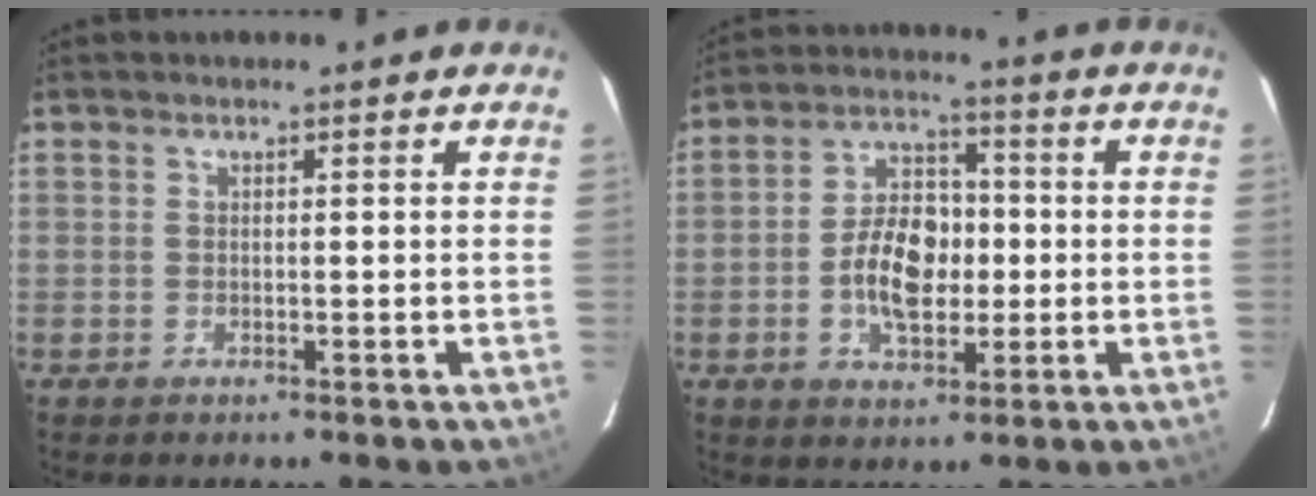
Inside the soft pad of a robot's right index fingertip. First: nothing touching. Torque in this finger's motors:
{"motor_torque": [0.42, -0.13, 0.29, 0.09]}